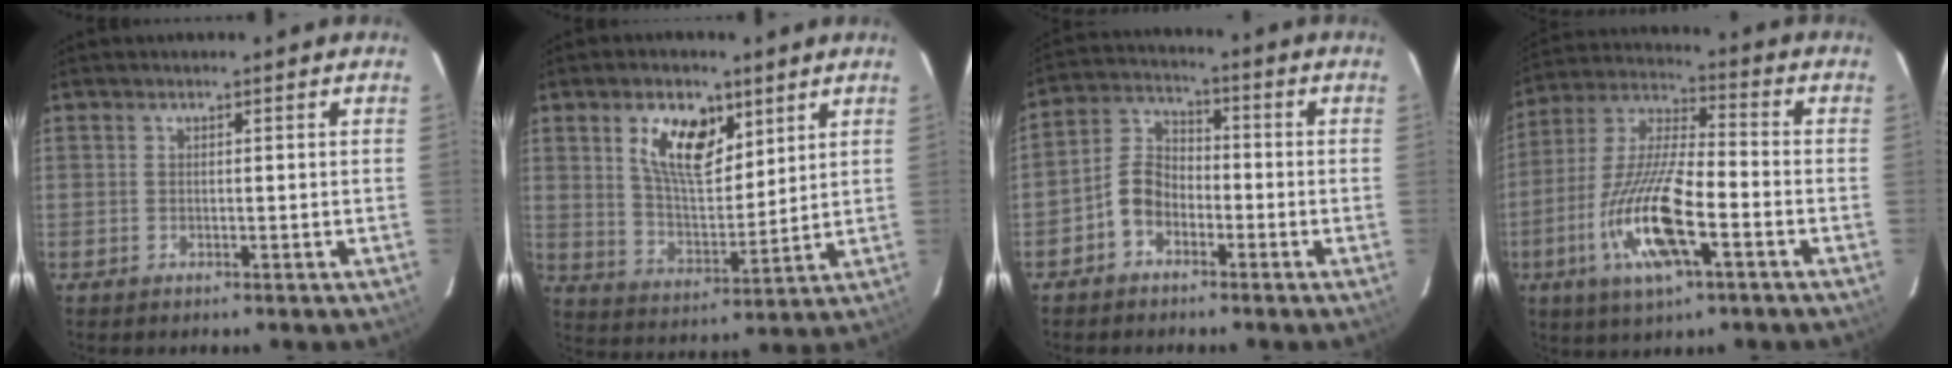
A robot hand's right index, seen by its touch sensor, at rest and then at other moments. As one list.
[{"total": 11.4, "force": [5.6, 5.7, 8.1], "torque": [-0.146, 0.008, 0.107]}, {"total": 6.5, "force": [-3.4, 4.4, 3.2], "torque": [-0.071, 0.023, -0.071]}, {"total": 16.4, "force": [-6.3, 4.3, 14.5], "torque": [-0.303, -0.016, -0.126]}]